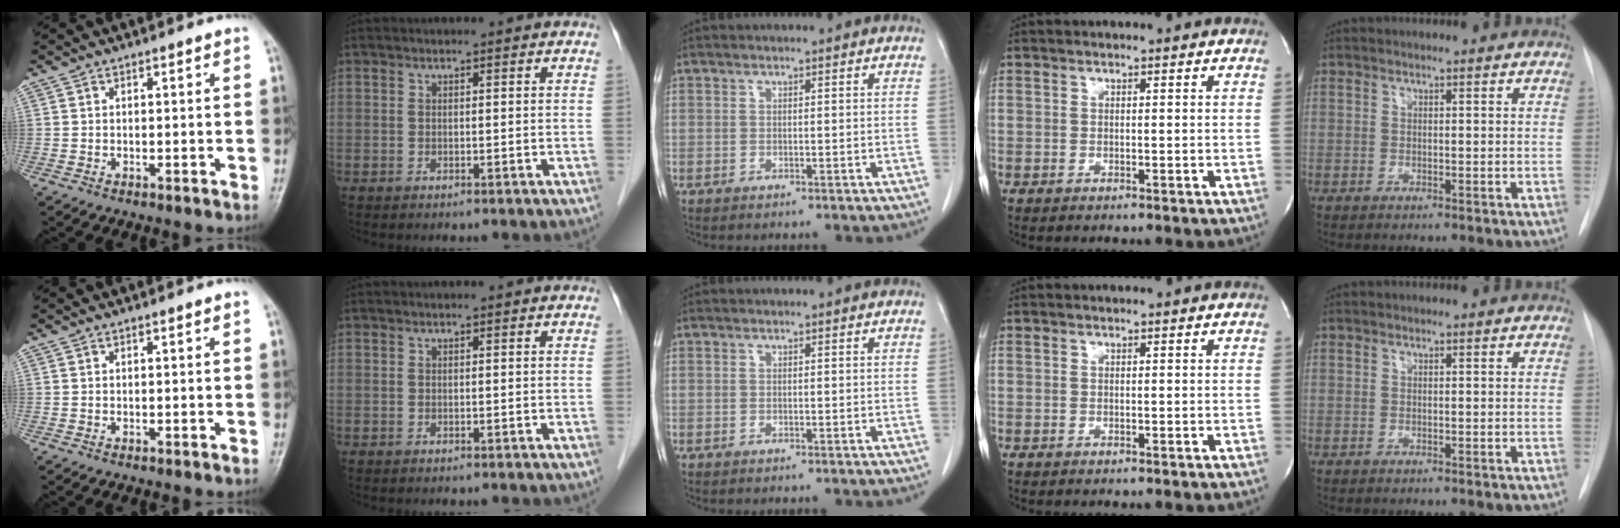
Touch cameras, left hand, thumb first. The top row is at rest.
{}